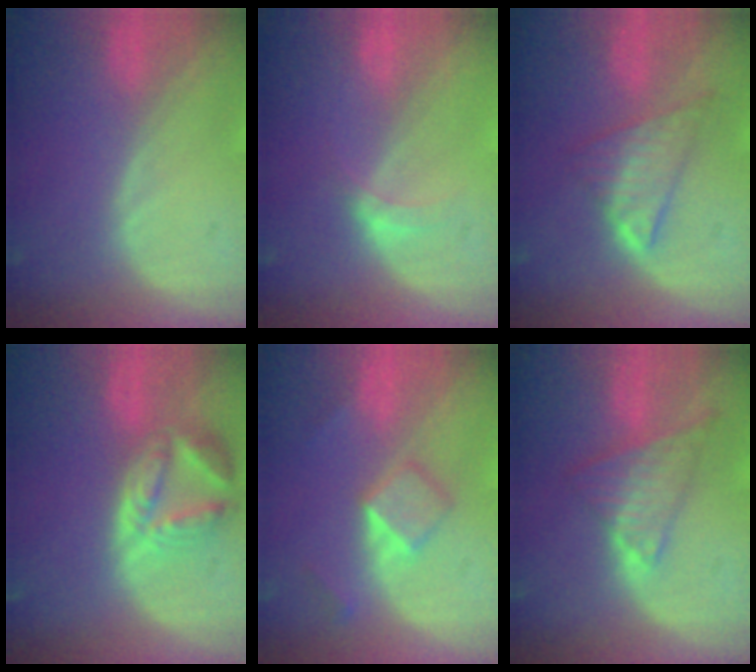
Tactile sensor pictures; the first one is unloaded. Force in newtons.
{"total": 2.6, "press": 2.2, "slide": 1.4}
{"total": 5.9, "press": 5.9, "slide": 0.1}
{"total": 8.1, "press": 7.2, "slide": 3.7}
{"total": 5.4, "press": 4.6, "slide": 2.8}
{"total": 7.6, "press": 6.4, "slide": 4.0}